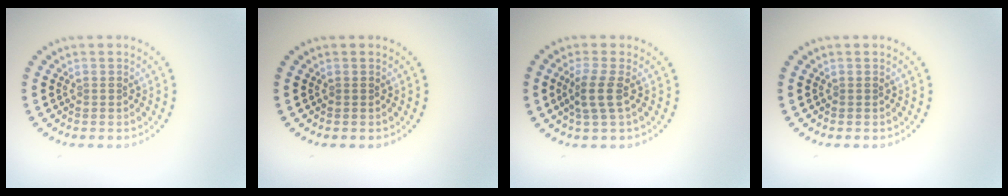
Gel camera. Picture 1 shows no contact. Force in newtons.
{"total": 0.0}
{"total": 2.3, "press": 1.9, "slide": 1.3}
{"total": 0.0}